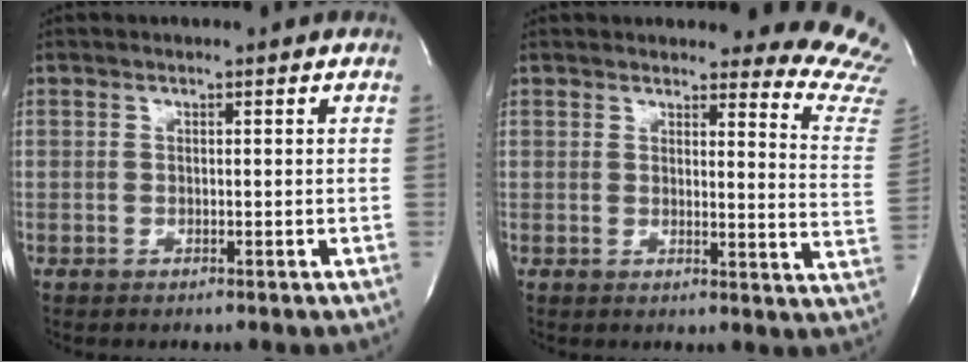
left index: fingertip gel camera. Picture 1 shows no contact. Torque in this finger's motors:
{"motor_torque": [-0.05, -0.31, 0.57, 0.02]}